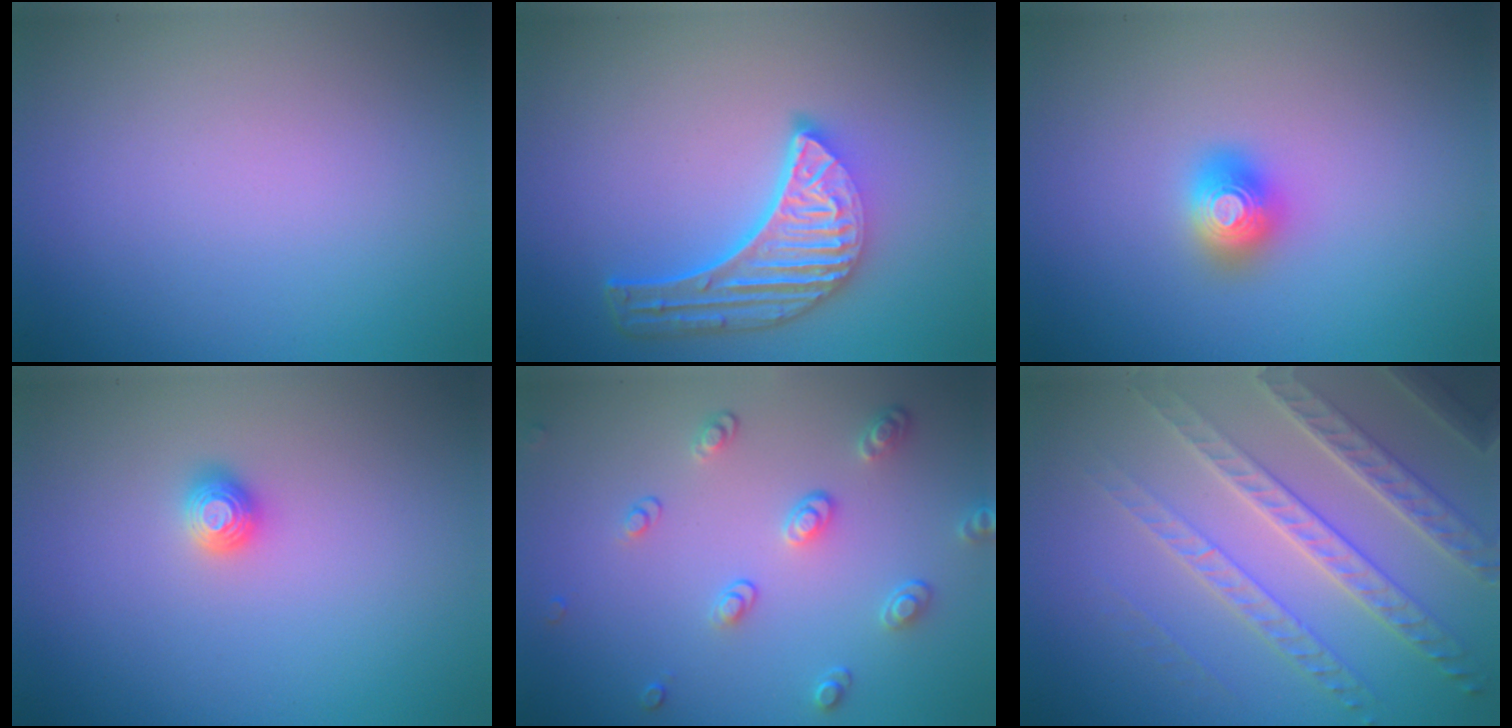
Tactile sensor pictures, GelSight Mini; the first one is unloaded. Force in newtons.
{"total": 5.7, "press": 4.2, "slide": 3.9}
{"total": 2.0, "press": 2.0, "slide": 0.2}
{"total": 1.2, "press": 1.1, "slide": 0.2}
{"total": 2.8, "press": 2.5, "slide": 1.1}
{"total": 6.8, "press": 4.9, "slide": 4.8}